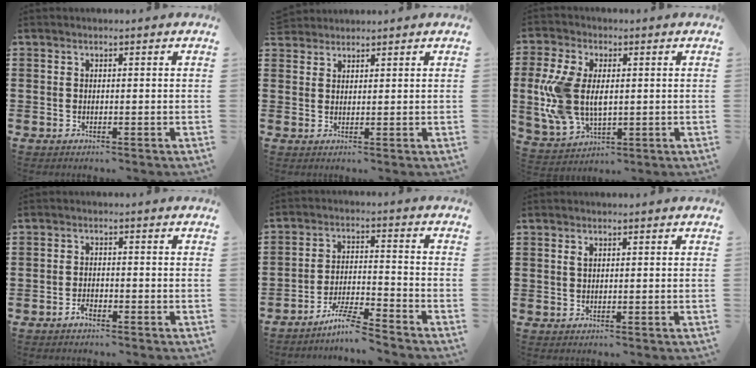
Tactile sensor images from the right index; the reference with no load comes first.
{"total": 1.9, "force": [1.8, 0.5, -0.3], "torque": [0.001, 0.004, 0.037]}
{"total": 10.2, "force": [0.8, 6.3, 7.9], "torque": [-0.200, 0.003, 0.009]}
{"total": 1.7, "force": [-1.4, 0.6, 0.8], "torque": [-0.018, 0.001, -0.027]}
{"total": 6.4, "force": [-5.7, 0.1, 3.0], "torque": [-0.064, -0.004, -0.109]}
{"total": 0.8, "force": [0.3, 0.5, 0.6], "torque": [-0.013, 0.002, 0.006]}